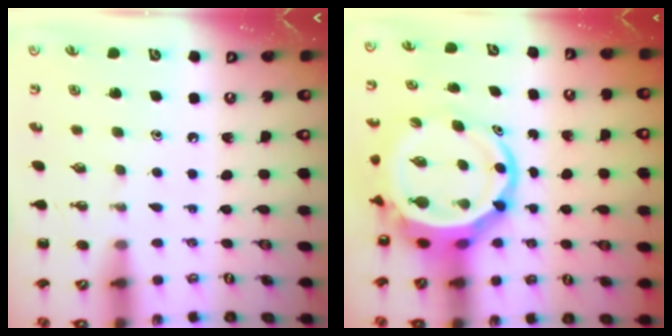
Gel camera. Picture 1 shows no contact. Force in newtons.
{"total": 8.5, "press": 8.2, "slide": 2.2}